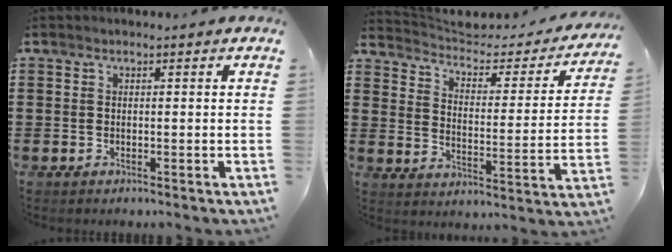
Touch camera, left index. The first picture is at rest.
{"total": 3.2, "force": [2.7, 1.0, 1.4], "torque": [-0.046, -0.025, 0.038]}